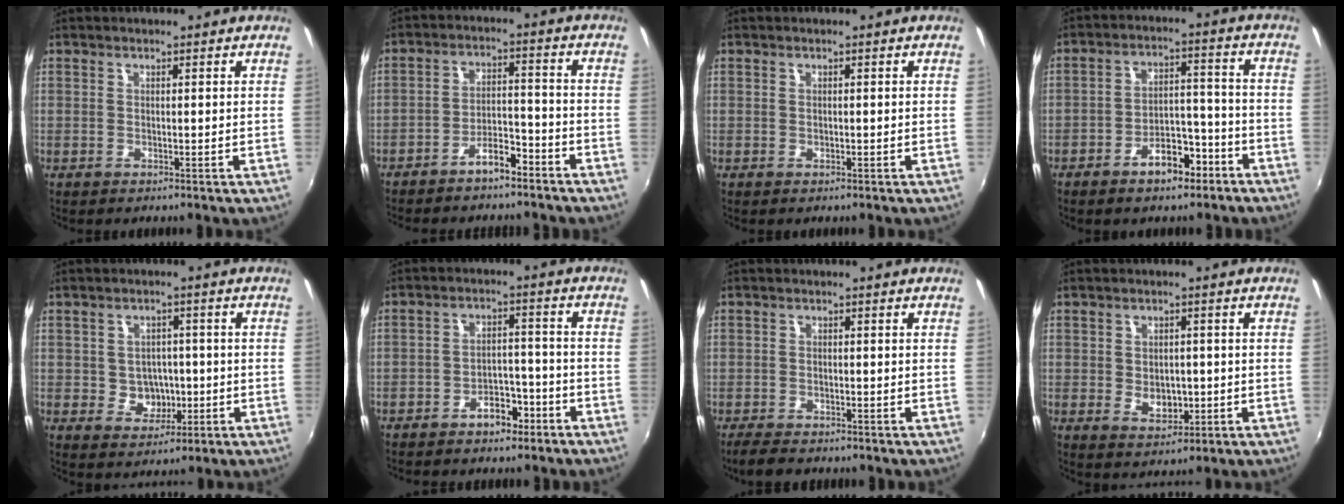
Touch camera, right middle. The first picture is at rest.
{"total": 6.8, "force": [-5.6, 2.3, 3.1], "torque": [-0.068, 0.025, -0.085]}
{"total": 0.0}
{"total": 8.3, "force": [-5.7, 4.2, 4.4], "torque": [-0.074, 0.032, -0.071]}
{"total": 5.4, "force": [-0.9, 4.9, 2.2], "torque": [-0.044, 0.011, 0.000]}
{"total": 6.3, "force": [-4.5, 3.5, 2.7], "torque": [-0.053, 0.026, -0.054]}
{"total": 3.8, "force": [-3.3, 1.4, 1.3], "torque": [-0.042, -0.007, -0.060]}
{"total": 4.9, "force": [-1.0, 3.5, 3.2], "torque": [-0.055, -0.004, -0.009]}